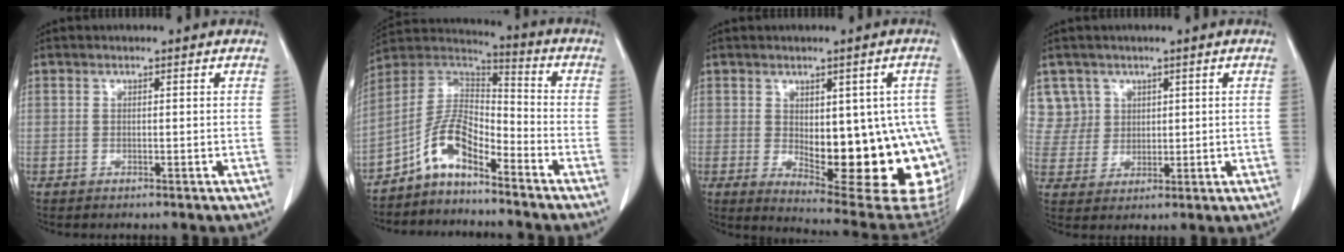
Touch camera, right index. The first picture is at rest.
{"total": 9.0, "force": [-6.0, 3.3, 5.8], "torque": [-0.122, 0.028, -0.120]}
{"total": 19.1, "force": [-2.3, 7.2, 17.5], "torque": [-0.152, 0.013, 0.002]}
{"total": 5.9, "force": [3.2, 5.0, -0.4], "torque": [0.021, 0.011, 0.069]}